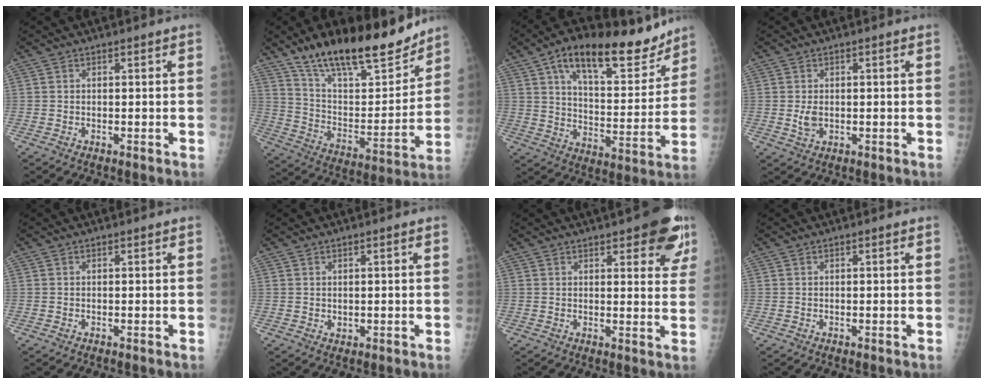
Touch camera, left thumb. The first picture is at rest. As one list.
[{"total": 24.0, "force": [18.3, 8.0, 13.4], "torque": [-0.181, -0.084, 0.304]}, {"total": 20.8, "force": [14.1, 8.2, 13.0], "torque": [-0.158, -0.049, 0.226]}, {"total": 2.7, "force": [-0.1, 1.8, 2.1], "torque": [-0.035, -0.003, 0.002]}, {"total": 0.0}, {"total": 1.1, "force": [0.2, 0.7, 0.8], "torque": [-0.008, -0.003, 0.007]}, {"total": 10.7, "force": [6.3, 3.7, 7.8], "torque": [-0.057, -0.023, 0.070]}, {"total": 0.0}]